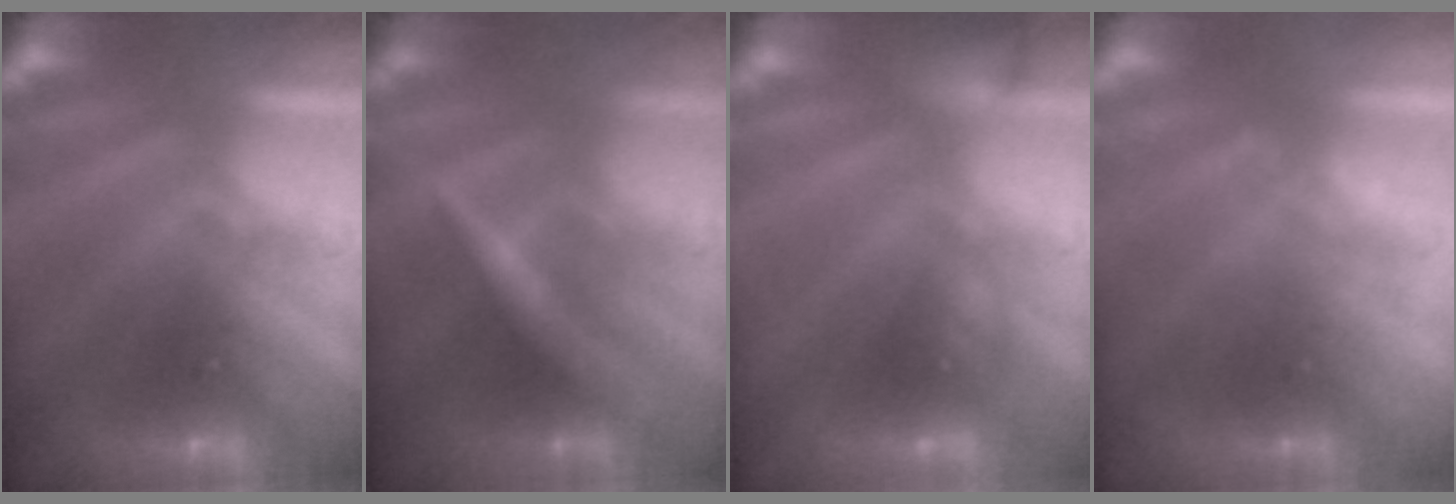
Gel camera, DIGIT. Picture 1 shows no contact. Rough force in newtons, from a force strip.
{"total": 2.4}
{"total": 2.4}
{"total": 2.1}